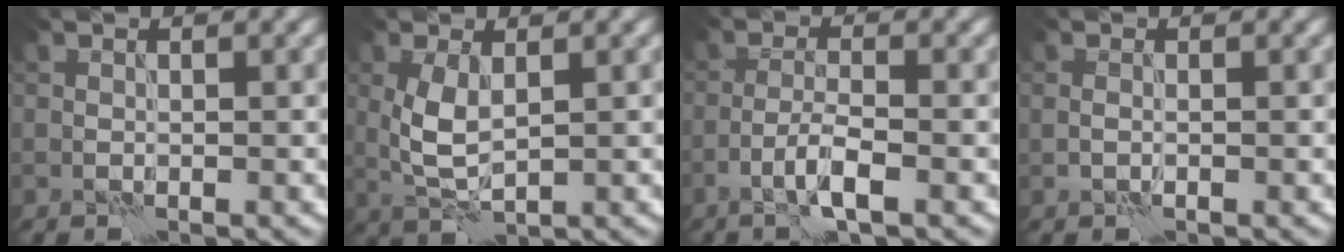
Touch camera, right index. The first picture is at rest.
{"total": 3.5, "force": [0.6, 1.6, 3.1], "torque": [-0.072, 0.000, 0.016]}
{"total": 3.0, "force": [-1.6, 0.4, 2.5], "torque": [-0.049, 0.008, -0.036]}
{"total": 0.7, "force": [0.0, 0.4, 0.6], "torque": [-0.014, -0.004, 0.001]}